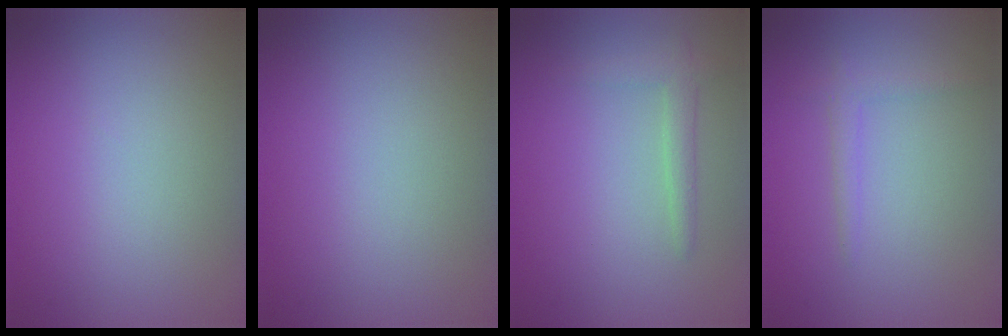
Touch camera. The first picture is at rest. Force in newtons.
{"total": 0.0}
{"total": 1.6, "press": 1.6, "slide": 0.1}
{"total": 1.3, "press": 1.3, "slide": 0.1}